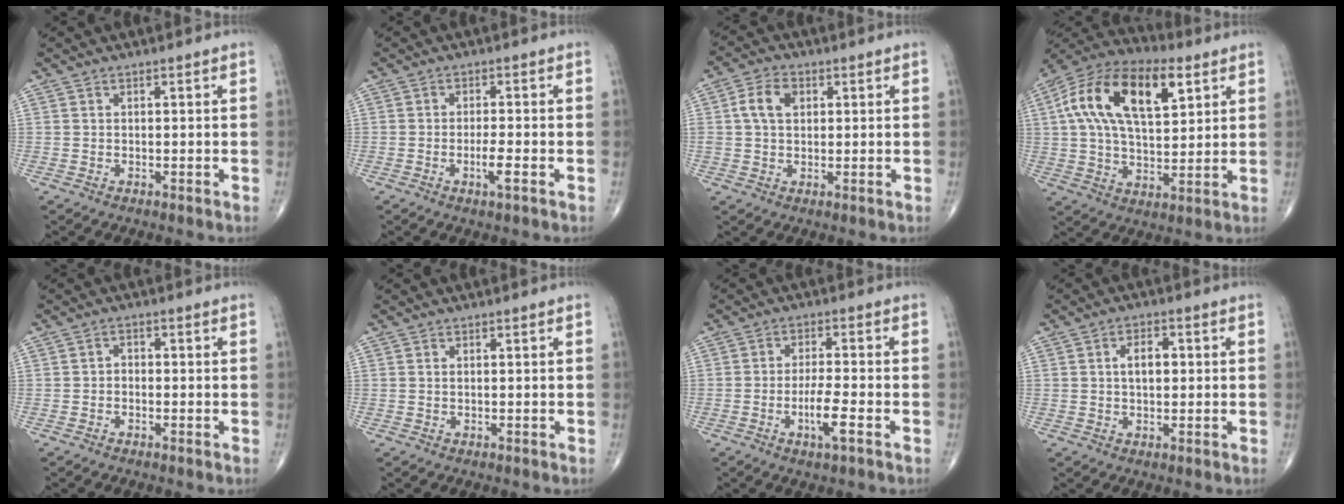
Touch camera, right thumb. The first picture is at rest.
{"total": 3.4, "force": [-1.3, 0.5, 3.1], "torque": [-0.062, 0.000, -0.026]}
{"total": 5.9, "force": [1.4, 4.1, 4.0], "torque": [-0.071, 0.008, 0.022]}
{"total": 20.6, "force": [6.8, 10.5, 16.4], "torque": [-0.284, 0.010, 0.111]}
{"total": 1.4, "force": [-0.5, 1.1, 0.7], "torque": [0.000, 0.007, -0.015]}
{"total": 0.0}
{"total": 6.0, "force": [-2.3, 1.0, 5.5], "torque": [-0.107, 0.008, -0.043]}
{"total": 4.5, "force": [0.6, 2.6, 3.6], "torque": [-0.054, 0.007, 0.007]}